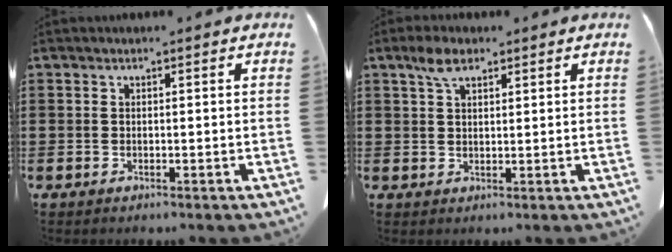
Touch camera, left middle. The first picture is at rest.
{"total": 3.8, "force": [2.3, 1.7, 2.5], "torque": [-0.056, 0.006, 0.042]}